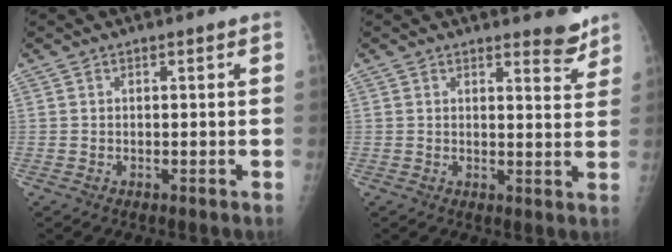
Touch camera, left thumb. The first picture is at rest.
{"total": 3.9, "force": [3.5, 1.2, 1.5], "torque": [-0.002, -0.030, 0.039]}